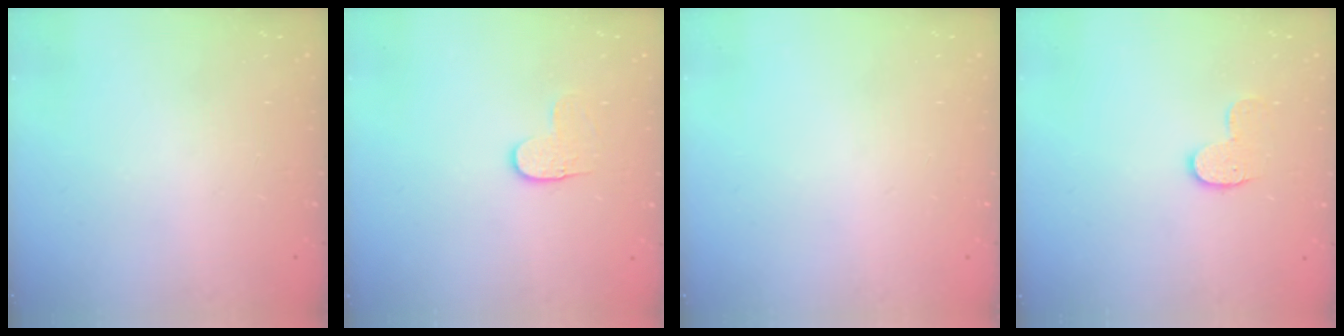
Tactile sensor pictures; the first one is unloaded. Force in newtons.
{"total": 3.3, "press": 3.3, "slide": 0.4}
{"total": 0.0}
{"total": 8.1, "press": 8.1, "slide": 0.4}